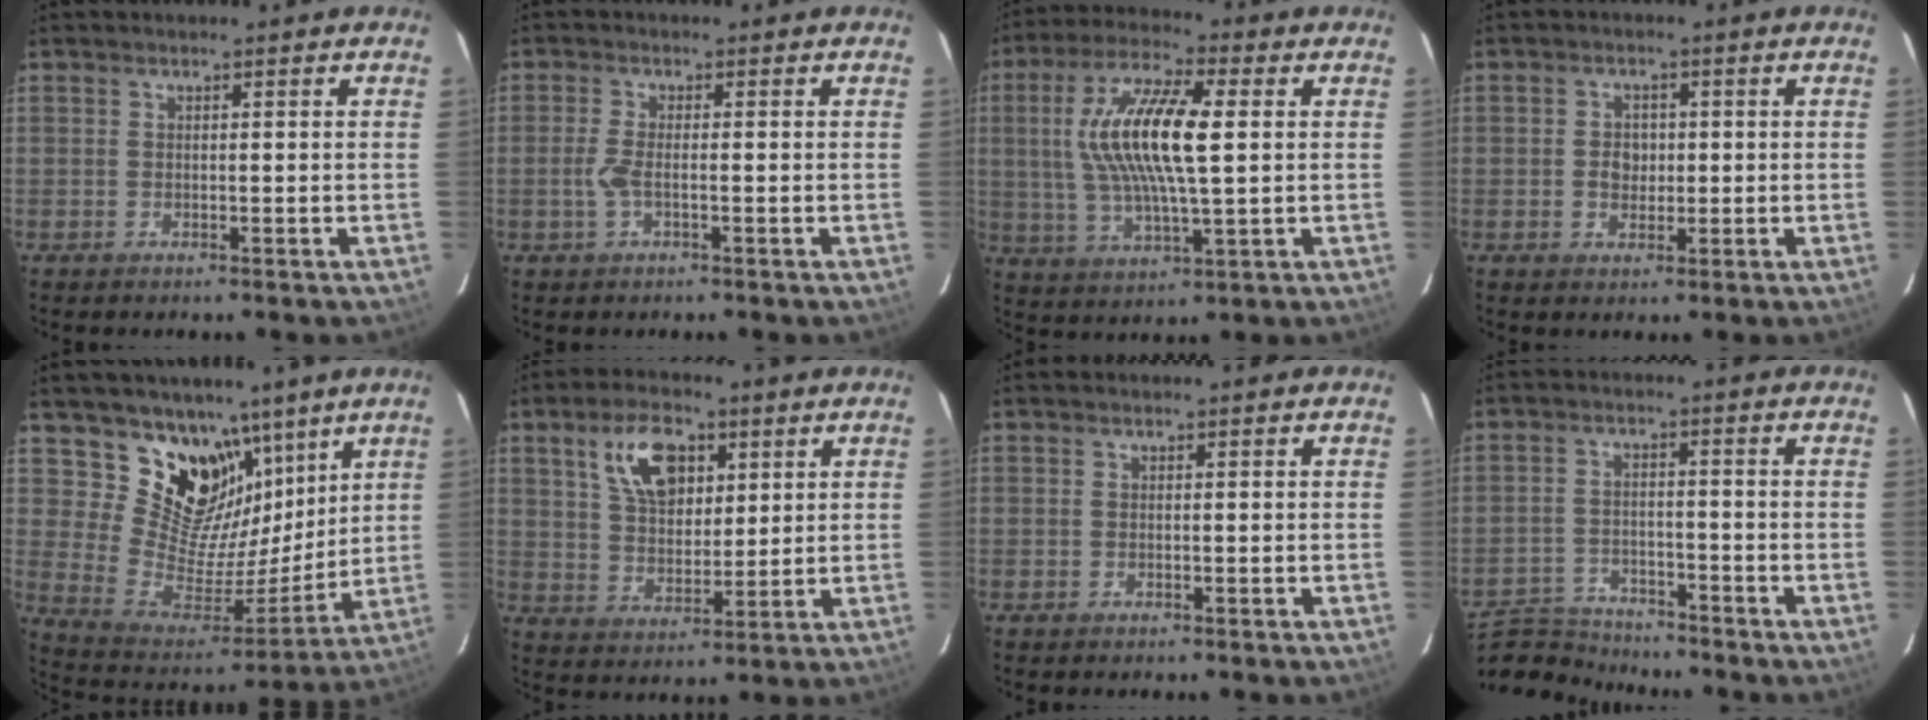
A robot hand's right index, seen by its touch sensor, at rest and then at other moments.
{"total": 3.1, "force": [-0.9, 0.7, 2.9], "torque": [-0.066, -0.001, -0.018]}
{"total": 15.8, "force": [2.4, 4.2, 15.1], "torque": [-0.292, 0.011, 0.043]}
{"total": 3.3, "force": [-0.1, 2.8, 1.7], "torque": [-0.029, 0.007, 0.000]}
{"total": 17.3, "force": [11.3, 10.9, 7.3], "torque": [-0.144, -0.019, 0.215]}
{"total": 10.9, "force": [4.9, 6.1, 7.6], "torque": [-0.139, 0.020, 0.093]}
{"total": 0.0}
{"total": 9.6, "force": [-9.1, 2.6, 1.4], "torque": [-0.054, 0.012, -0.158]}